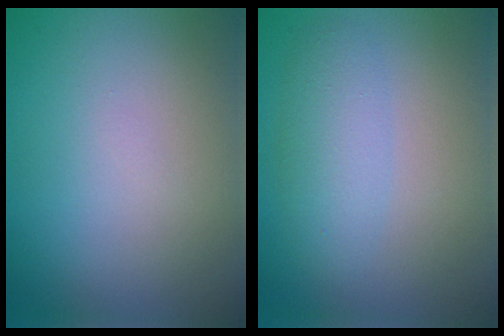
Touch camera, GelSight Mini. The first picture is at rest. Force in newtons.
{"total": 2.7, "press": 2.7, "slide": 0.0}